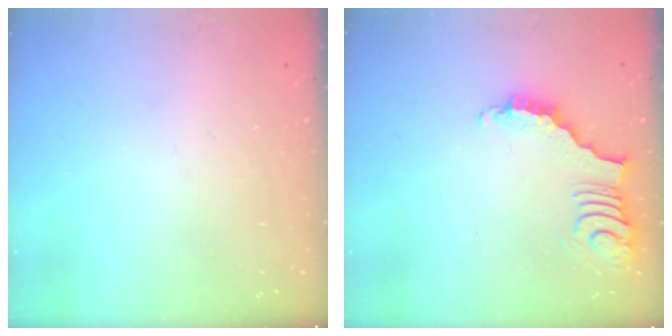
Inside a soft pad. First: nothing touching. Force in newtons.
{"total": 4.0, "press": 3.9, "slide": 0.7}